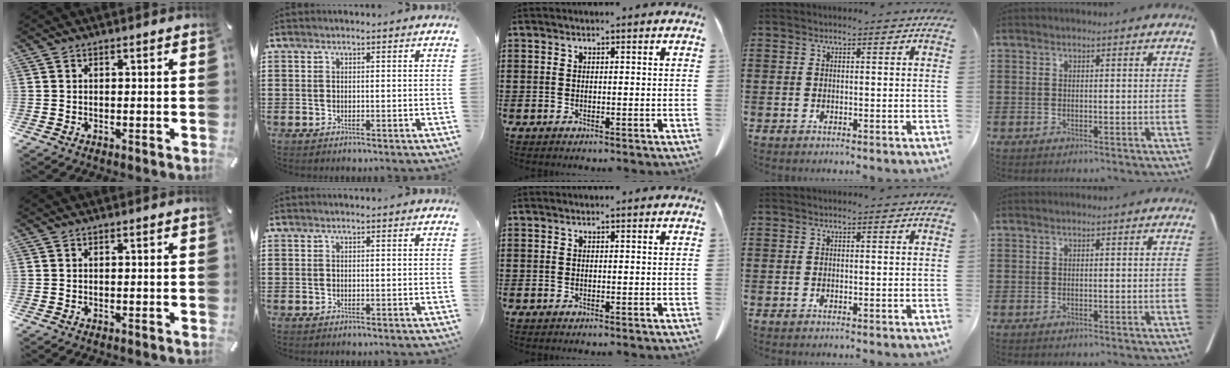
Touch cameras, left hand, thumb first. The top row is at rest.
{}